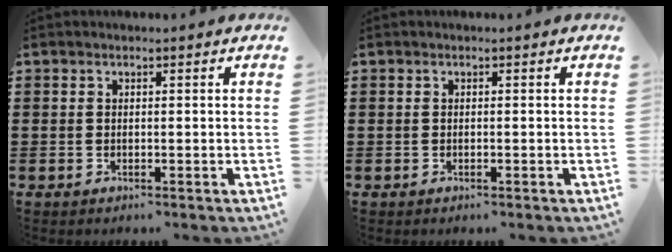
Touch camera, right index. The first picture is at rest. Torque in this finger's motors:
{"motor_torque": [0.03, 0.08, 0.04, -0.01]}